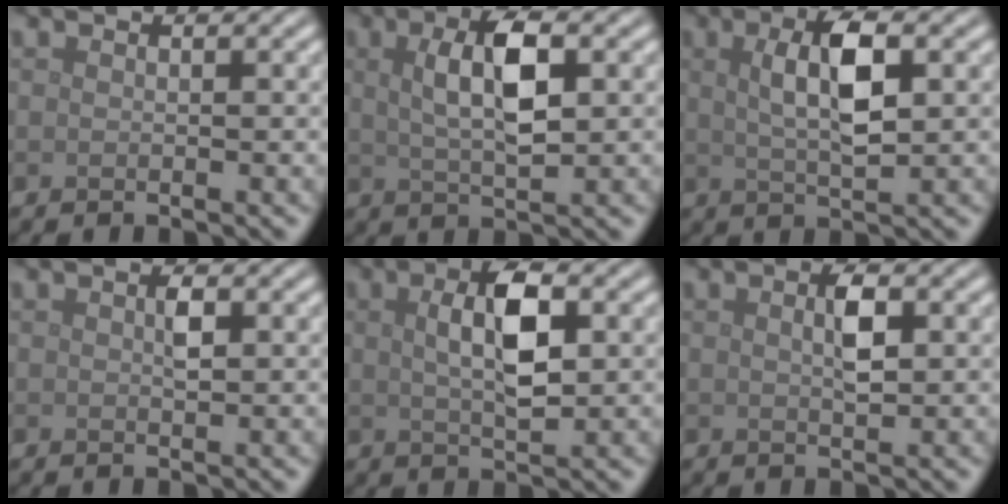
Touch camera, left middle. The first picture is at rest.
{"total": 5.4, "force": [1.3, 1.8, 4.9], "torque": [-0.091, 0.007, 0.022]}
{"total": 5.1, "force": [1.3, 1.6, 4.7], "torque": [-0.088, 0.007, 0.022]}
{"total": 1.2, "force": [0.2, 0.4, 1.1], "torque": [-0.019, 0.001, 0.005]}
{"total": 5.2, "force": [1.1, 1.9, 4.7], "torque": [-0.090, 0.006, 0.019]}
{"total": 2.2, "force": [0.5, 0.6, 2.0], "torque": [-0.037, 0.002, 0.009]}